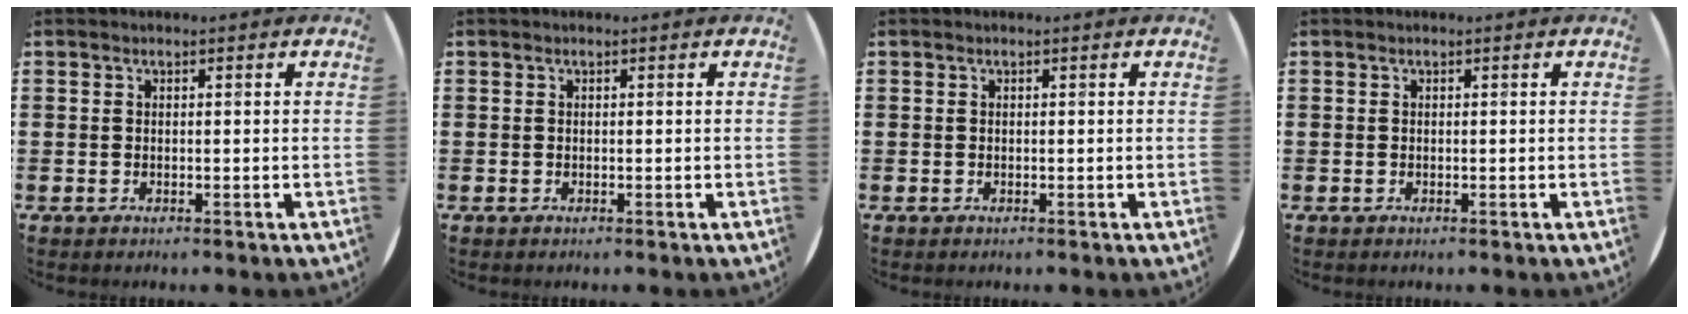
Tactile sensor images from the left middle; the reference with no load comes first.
{"total": 0.0}
{"total": 0.0}
{"total": 0.0}